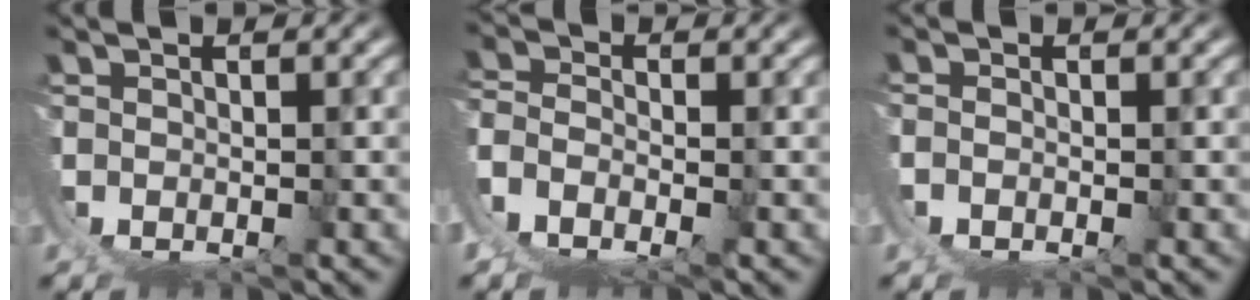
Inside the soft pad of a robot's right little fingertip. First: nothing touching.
{"total": 7.8, "force": [0.8, 6.8, 3.8], "torque": [-0.120, -0.022, 0.007]}
{"total": 1.7, "force": [0.0, 1.2, 1.2], "torque": [-0.034, -0.007, 0.003]}